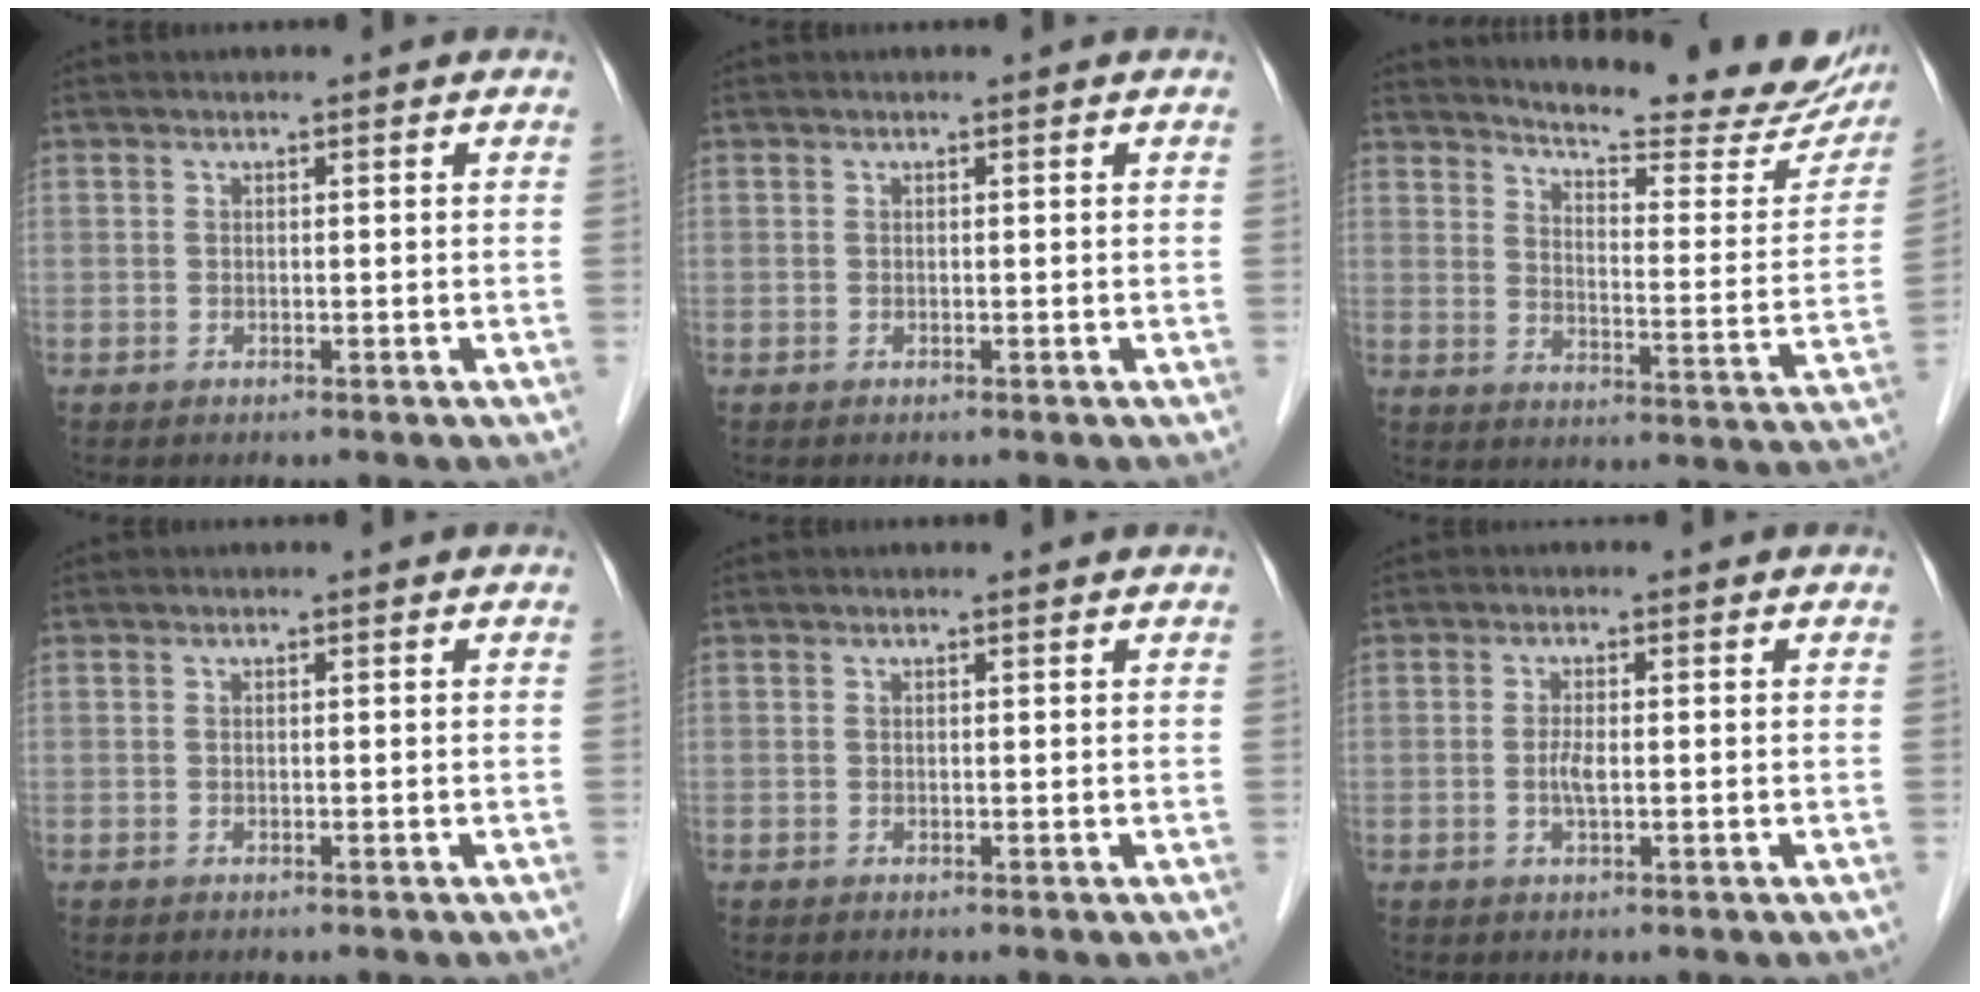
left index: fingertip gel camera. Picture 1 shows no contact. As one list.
[{"total": 0.0}, {"total": 21.3, "force": [19.3, 3.1, 8.4], "torque": [-0.112, -0.070, 0.234]}, {"total": 0.0}, {"total": 0.6, "force": [0.6, 0.0, 0.0], "torque": [-0.008, -0.001, 0.004]}, {"total": 2.1, "force": [-0.3, 0.5, 2.0], "torque": [-0.047, -0.001, -0.007]}]